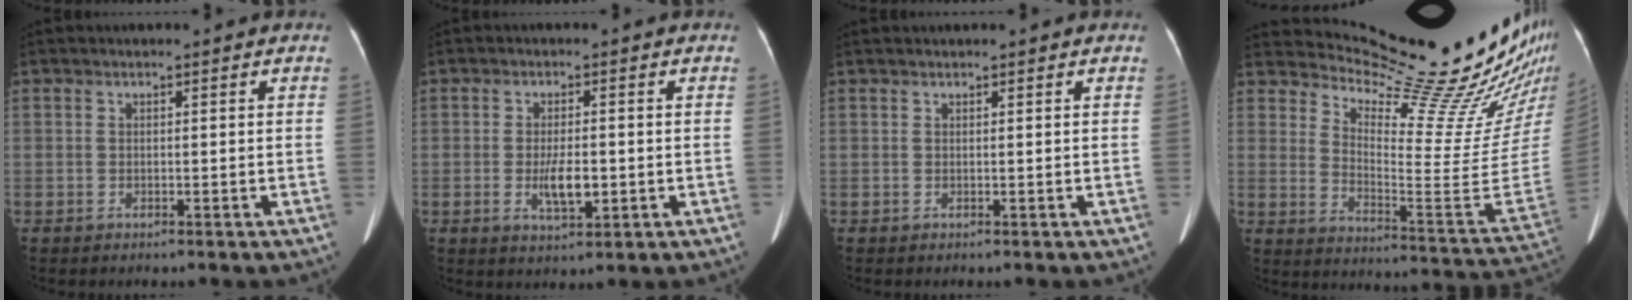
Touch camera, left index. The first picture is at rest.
{"total": 3.9, "force": [-1.1, 1.1, 3.6], "torque": [-0.065, -0.013, -0.011]}
{"total": 2.2, "force": [2.0, 0.0, 0.9], "torque": [-0.013, 0.018, 0.024]}
{"total": 24.8, "force": [23.0, 2.2, 9.0], "torque": [-0.134, -0.132, 0.293]}